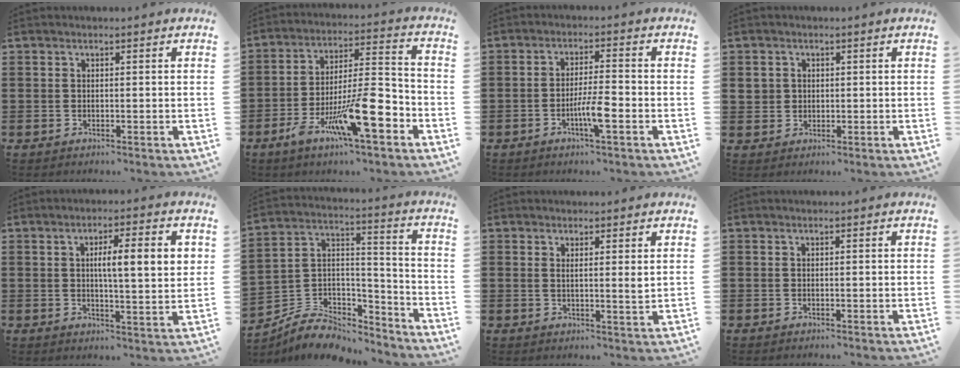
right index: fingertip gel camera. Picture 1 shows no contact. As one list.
[{"total": 15.5, "force": [-7.9, 4.0, 12.7], "torque": [-0.232, 0.013, -0.132]}, {"total": 5.2, "force": [-2.1, 0.6, 4.8], "torque": [-0.094, -0.007, -0.041]}, {"total": 2.1, "force": [0.4, 1.9, 0.7], "torque": [-0.022, 0.008, 0.007]}, {"total": 7.3, "force": [1.6, 1.4, 7.0], "torque": [-0.118, -0.002, 0.019]}, {"total": 7.9, "force": [-6.7, 3.5, 2.2], "torque": [-0.049, 0.018, -0.129]}, {"total": 2.5, "force": [1.3, 0.0, 2.1], "torque": [-0.028, -0.009, 0.017]}, {"total": 0.0}]